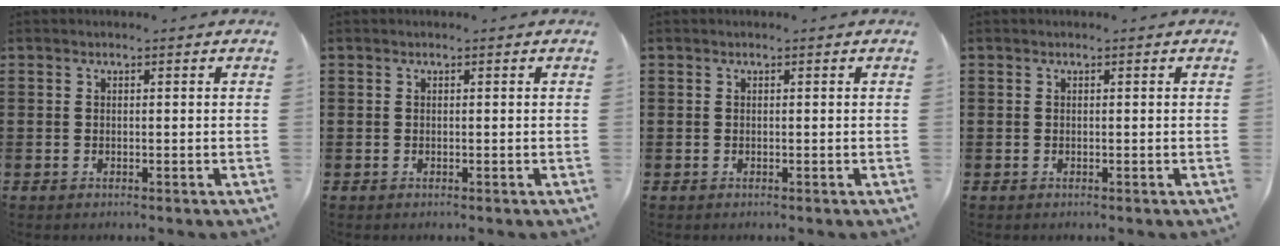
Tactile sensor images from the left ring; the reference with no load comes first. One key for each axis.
{"total": 0.0}
{"total": 0.0}
{"total": 0.0}